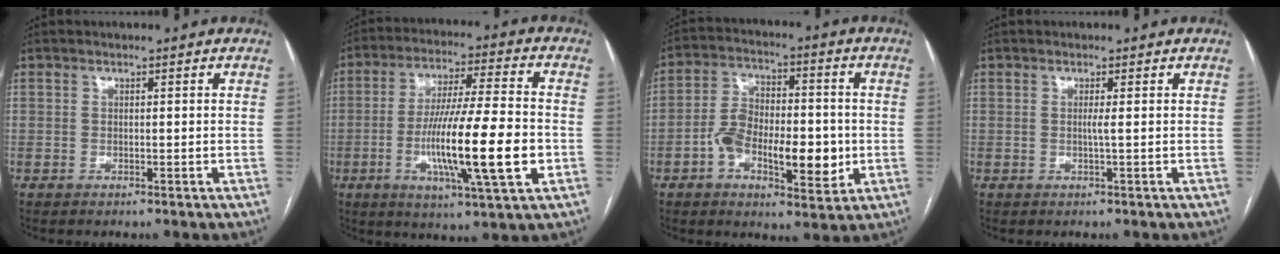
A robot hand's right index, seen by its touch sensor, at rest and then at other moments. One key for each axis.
{"total": 16.7, "fx": -3.8, "fy": 1.1, "fz": 16.2, "tx": -0.287, "ty": -0.011, "tz": -0.065}
{"total": 12.8, "fx": -3.1, "fy": 5.7, "fz": 11.0, "tx": -0.190, "ty": 0.014, "tz": -0.048}
{"total": 0.9, "fx": 0.1, "fy": -0.3, "fz": 0.8, "tx": -0.014, "ty": -0.001, "tz": -0.001}